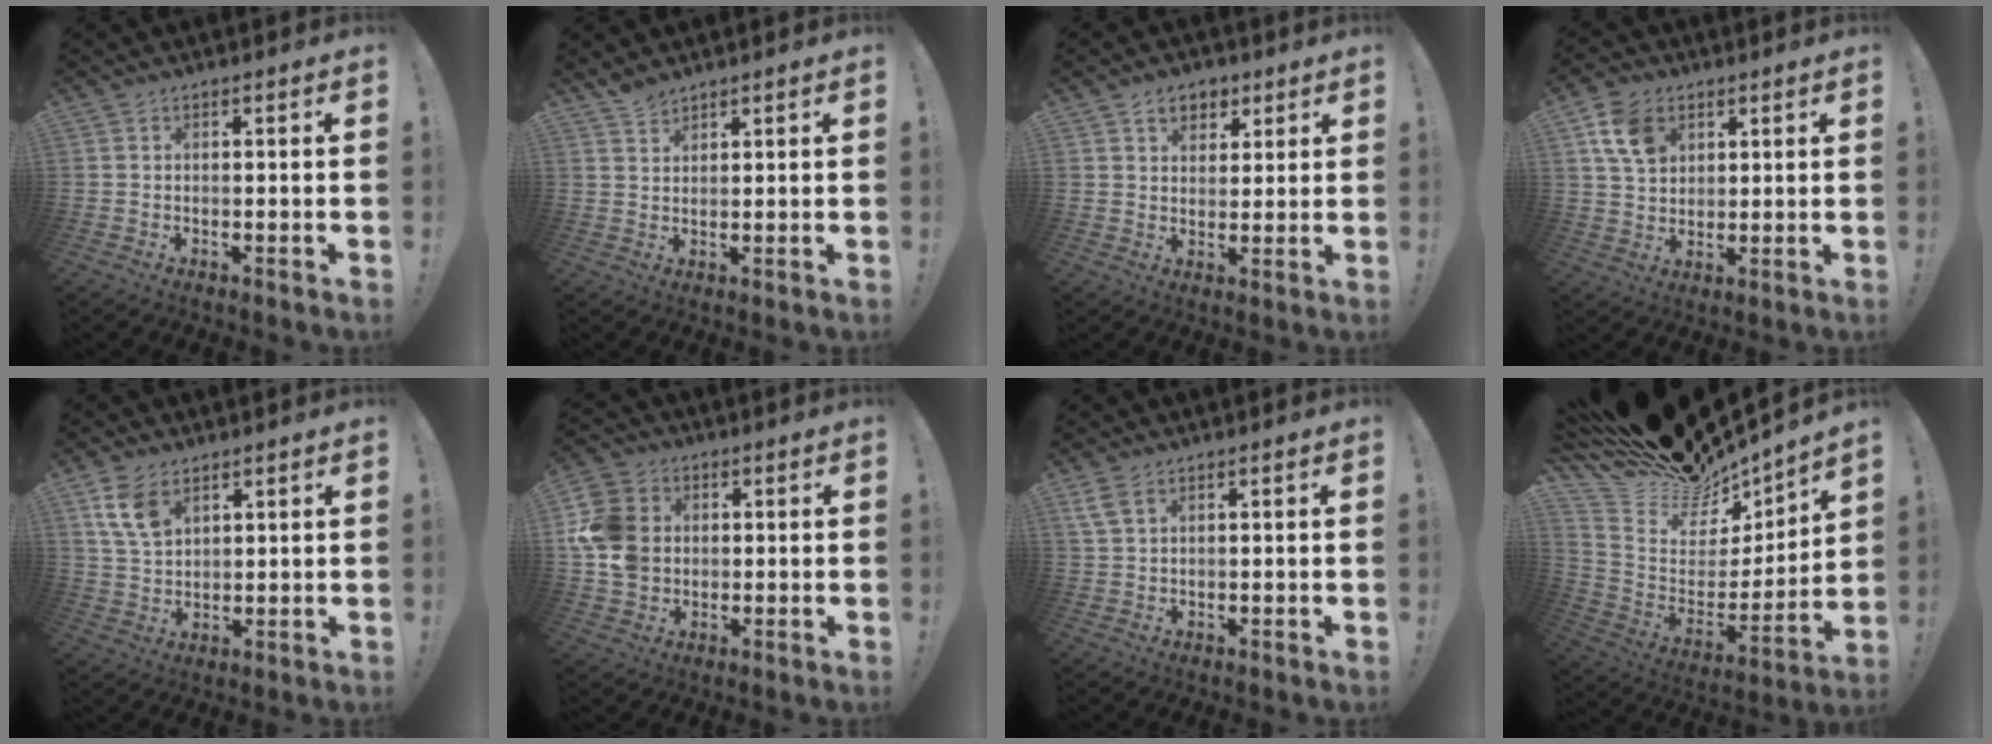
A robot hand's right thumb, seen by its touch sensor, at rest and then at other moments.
{"total": 3.4, "force": [3.0, 1.1, 0.9], "torque": [-0.009, -0.020, 0.056]}
{"total": 6.8, "force": [3.5, 5.3, 2.3], "torque": [-0.017, -0.019, 0.065]}
{"total": 10.5, "force": [4.8, 7.8, 5.3], "torque": [-0.078, -0.011, 0.094]}
{"total": 9.2, "force": [5.1, 5.7, 5.2], "torque": [-0.089, -0.015, 0.101]}
{"total": 13.9, "force": [1.3, 11.6, 7.5], "torque": [-0.148, 0.005, 0.027]}
{"total": 3.7, "force": [2.0, 1.6, 2.6], "torque": [-0.056, 0.001, 0.040]}
{"total": 15.9, "force": [14.3, 5.7, 3.8], "torque": [-0.092, -0.114, 0.269]}